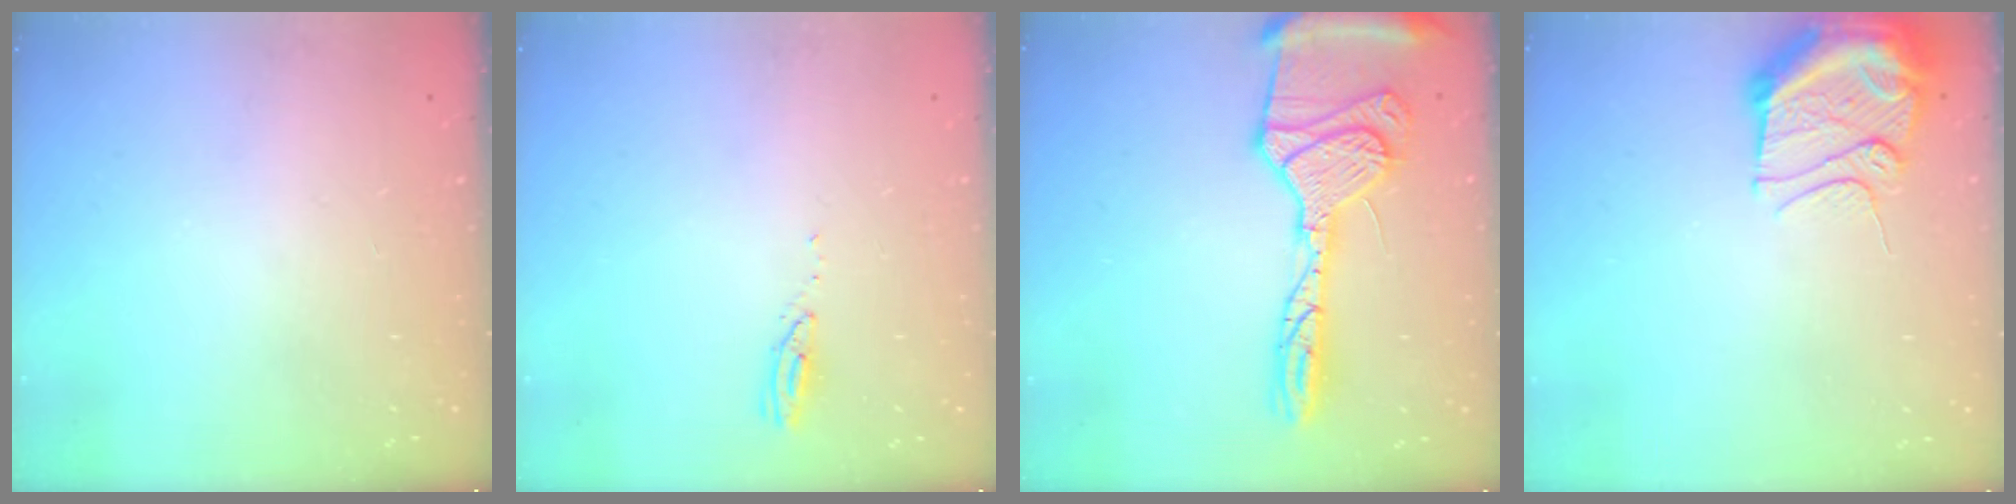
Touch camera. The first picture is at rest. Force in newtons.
{"total": 2.9, "press": 2.9, "slide": 0.2}
{"total": 20.7, "press": 20.5, "slide": 2.4}
{"total": 14.7, "press": 12.8, "slide": 7.3}